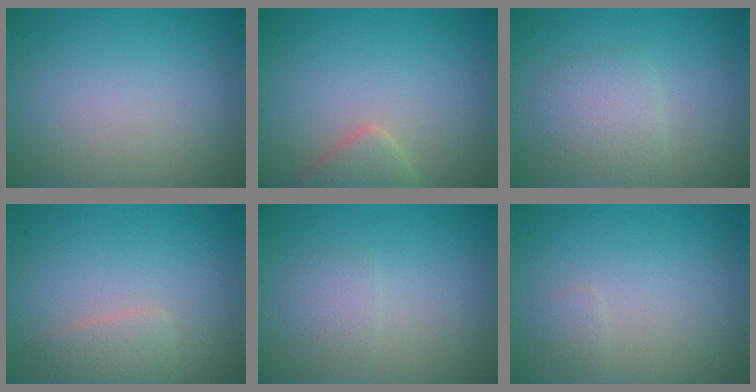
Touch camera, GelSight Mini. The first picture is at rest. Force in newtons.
{"total": 2.8, "press": 2.8, "slide": 0.2}
{"total": 2.6, "press": 2.6, "slide": 0.1}
{"total": 1.8, "press": 1.8, "slide": 0.0}
{"total": 1.3, "press": 1.3, "slide": 0.1}
{"total": 0.8, "press": 0.8, "slide": 0.0}